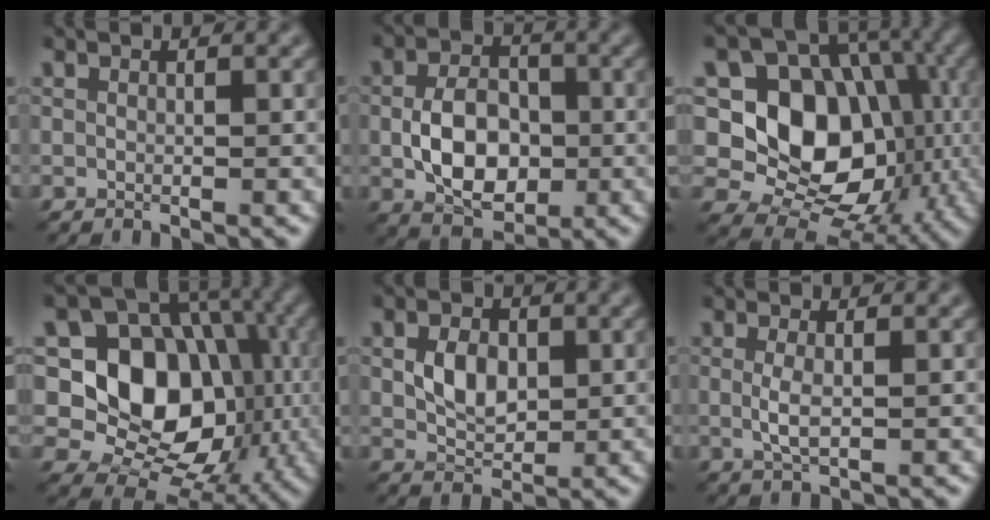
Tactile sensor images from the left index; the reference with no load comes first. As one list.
[{"total": 6.5, "force": [-0.8, 4.4, 4.7], "torque": [-0.096, -0.003, -0.015]}, {"total": 12.4, "force": [-0.5, 9.8, 7.6], "torque": [-0.108, -0.008, -0.023]}, {"total": 12.9, "force": [-0.1, 10.3, 7.8], "torque": [-0.105, -0.004, -0.018]}, {"total": 3.3, "force": [0.4, 2.3, 2.4], "torque": [-0.053, 0.000, 0.003]}, {"total": 1.8, "force": [-0.1, 0.5, 1.8], "torque": [-0.045, -0.001, -0.003]}]